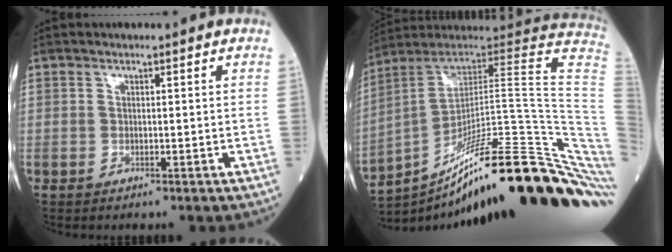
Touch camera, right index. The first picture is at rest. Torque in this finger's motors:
{"motor_torque": [-0.16, -0.97, 0.73, 0.19]}